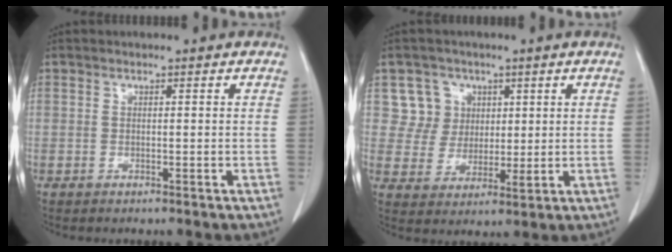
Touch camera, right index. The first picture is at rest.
{"total": 6.3, "force": [2.5, 5.8, 0.4], "torque": [-0.003, 0.011, 0.052]}